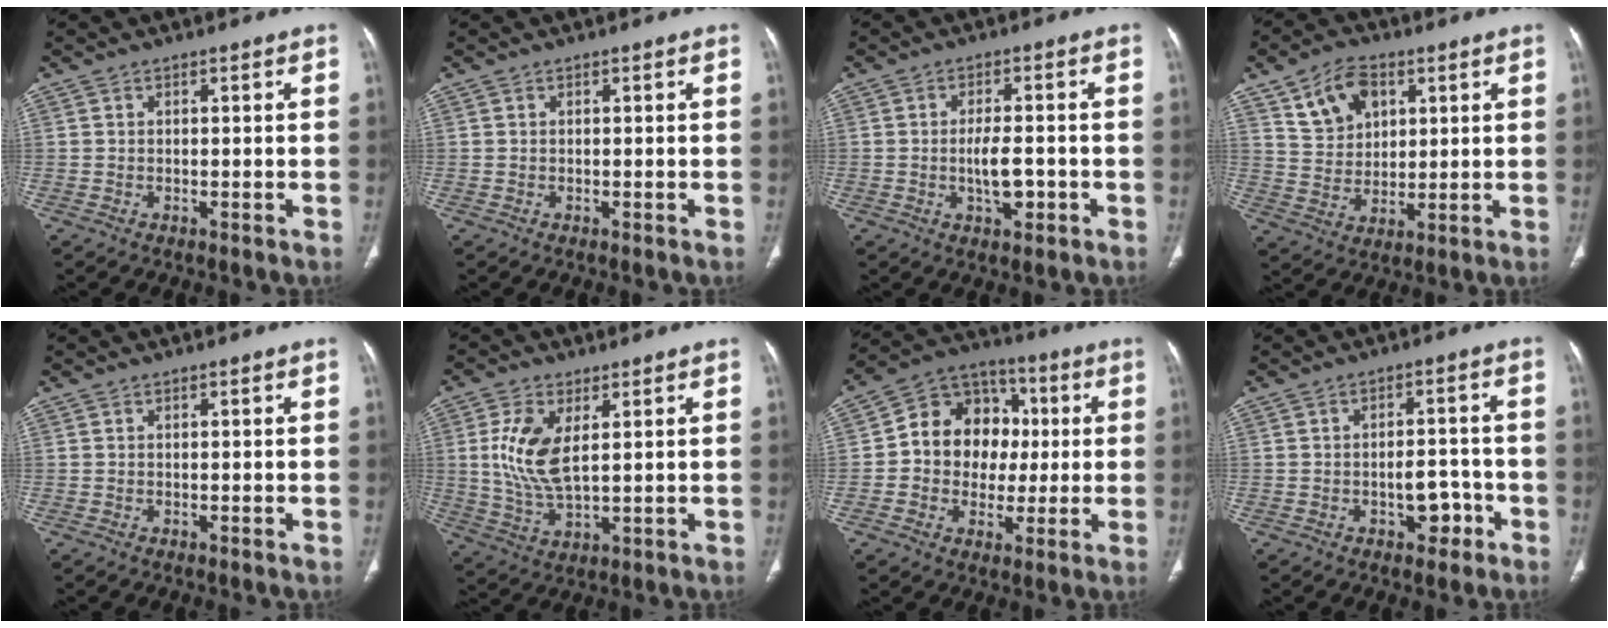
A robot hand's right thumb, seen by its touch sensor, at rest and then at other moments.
{"total": 0.0}
{"total": 5.1, "force": [-1.2, 2.3, 4.4], "torque": [-0.067, 0.006, -0.017]}
{"total": 10.2, "force": [4.8, 7.1, 5.5], "torque": [-0.071, -0.016, 0.093]}
{"total": 0.0}
{"total": 9.9, "force": [2.4, 4.9, 8.3], "torque": [-0.173, -0.012, 0.053]}
{"total": 14.9, "force": [0.9, 12.4, 8.3], "torque": [-0.086, 0.028, 0.007]}
{"total": 5.3, "force": [-2.4, 3.3, 3.4], "torque": [-0.021, 0.029, -0.030]}